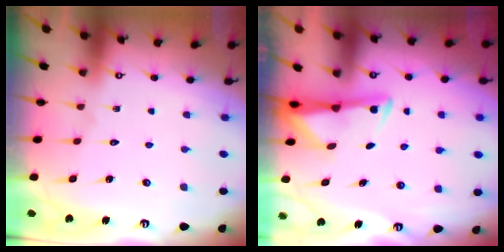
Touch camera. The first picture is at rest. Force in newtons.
{"total": 2.9, "press": 2.9, "slide": 0.5}